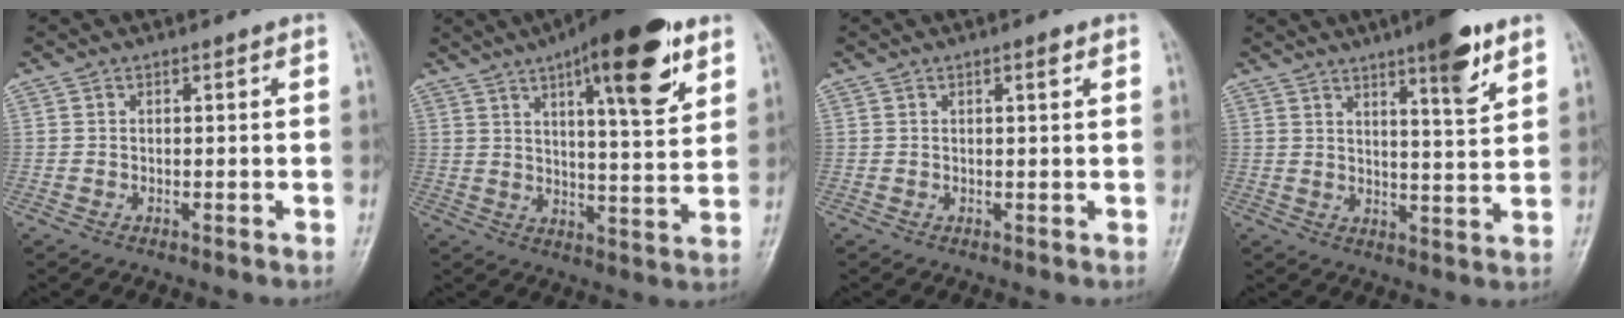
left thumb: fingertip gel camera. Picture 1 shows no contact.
{"total": 18.2, "force": [9.8, 5.1, 14.4], "torque": [-0.185, -0.037, 0.143]}
{"total": 1.4, "force": [0.7, 0.3, 1.2], "torque": [-0.018, 0.000, 0.010]}
{"total": 9.7, "force": [6.0, 1.7, 7.4], "torque": [-0.095, -0.036, 0.086]}